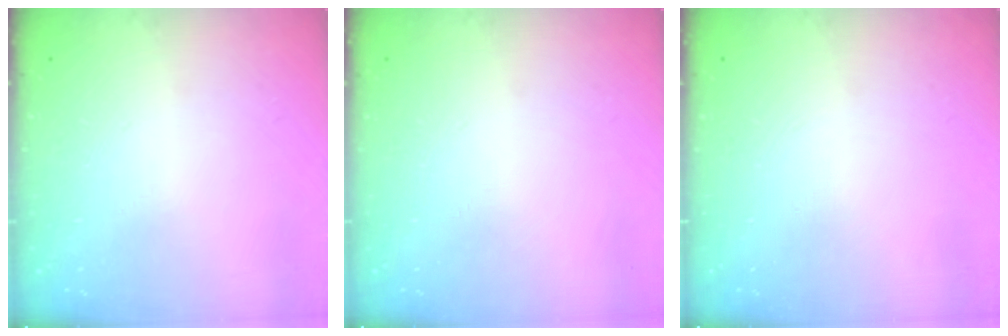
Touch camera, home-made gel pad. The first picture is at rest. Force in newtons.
{"total": 0.0}
{"total": 0.0}